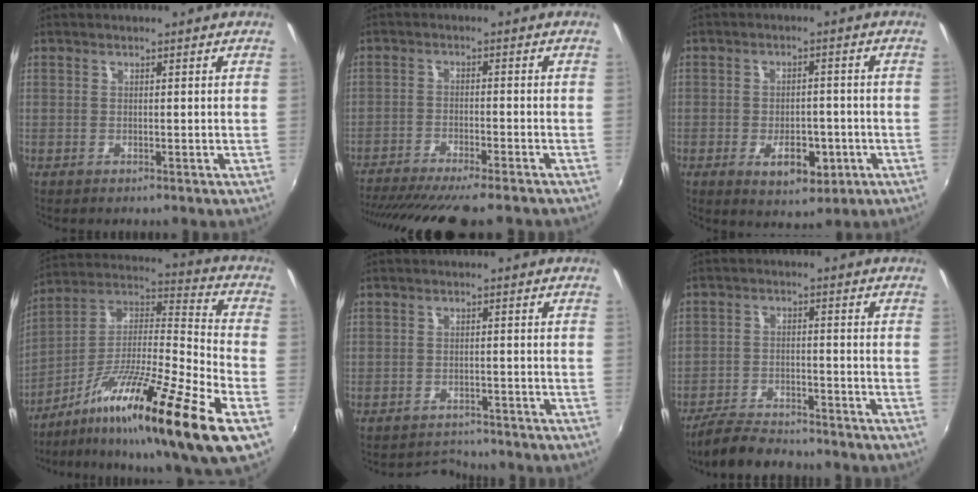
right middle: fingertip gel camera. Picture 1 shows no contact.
{"total": 15.7, "force": [-13.5, 1.4, 7.7], "torque": [-0.154, -0.039, -0.209]}
{"total": 7.6, "force": [-3.0, 4.3, 5.5], "torque": [-0.102, -0.004, -0.036]}
{"total": 21.5, "force": [-11.0, 1.1, 18.5], "torque": [-0.303, -0.015, -0.203]}
{"total": 3.5, "force": [-3.2, 1.3, -0.5], "torque": [-0.002, 0.010, -0.055]}
{"total": 7.5, "force": [-6.7, 2.5, 2.2], "torque": [-0.074, -0.003, -0.112]}